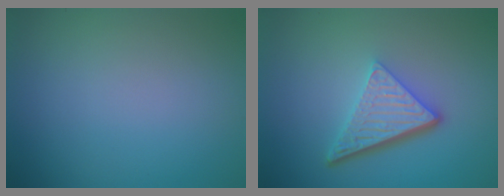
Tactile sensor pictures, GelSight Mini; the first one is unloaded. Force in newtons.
{"total": 5.1, "press": 3.6, "slide": 3.7}